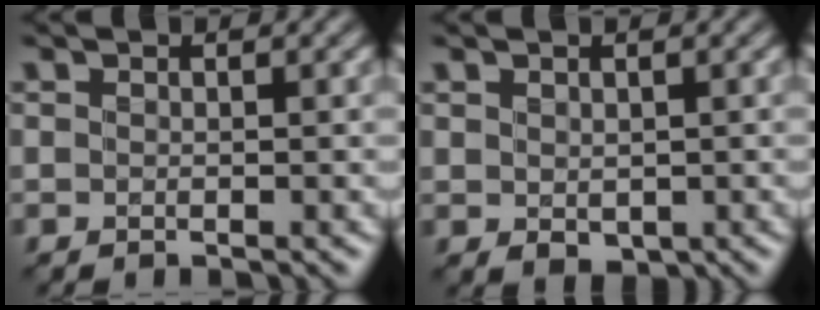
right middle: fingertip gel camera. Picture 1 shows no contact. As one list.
[{"total": 1.2, "force": [0.2, 1.0, 0.7], "torque": [-0.012, -0.004, 0.007]}]